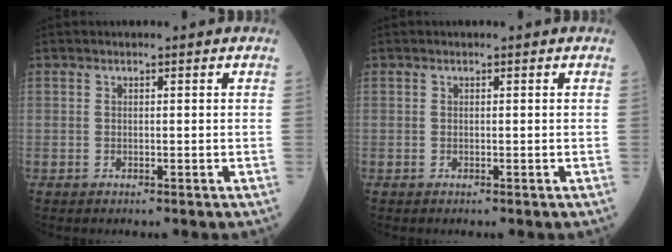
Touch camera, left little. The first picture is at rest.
{"total": 0.0}